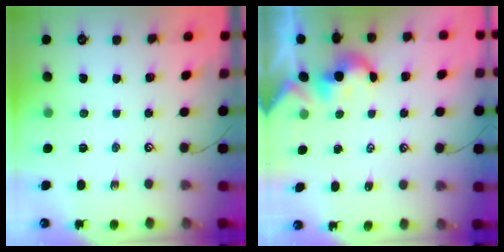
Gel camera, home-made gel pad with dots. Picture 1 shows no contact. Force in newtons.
{"total": 1.7, "press": 1.7, "slide": 0.2}